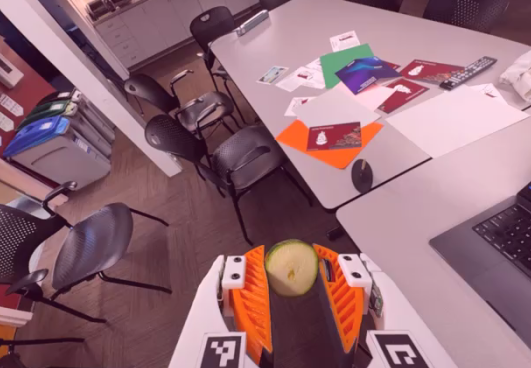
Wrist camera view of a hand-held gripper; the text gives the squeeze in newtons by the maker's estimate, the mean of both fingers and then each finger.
{"total": 11.7, "left": 11.6, "right": 11.8}